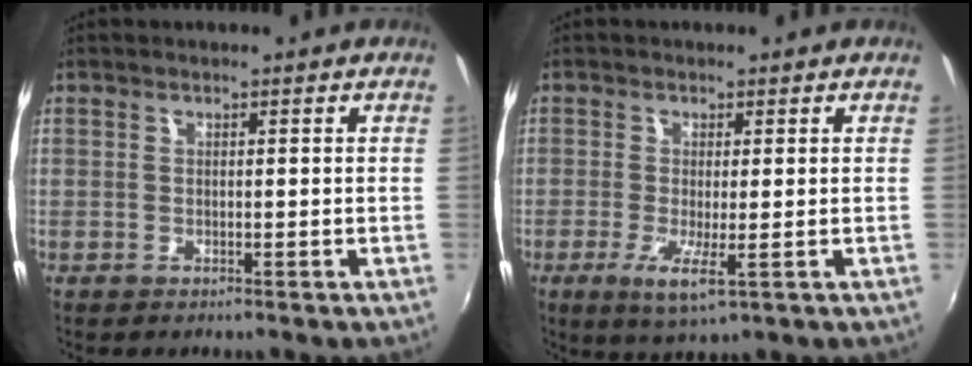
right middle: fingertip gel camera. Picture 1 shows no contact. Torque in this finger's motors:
{"motor_torque": [-0.01, -0.44, 0.06, 0.05]}